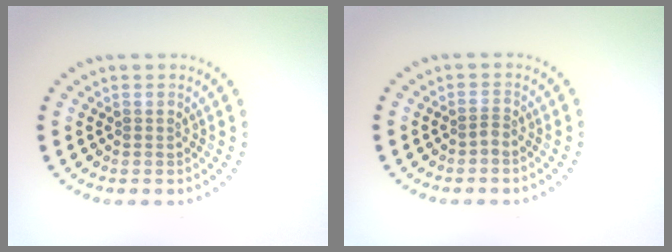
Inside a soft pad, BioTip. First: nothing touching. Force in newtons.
{"total": 0.6, "press": 0.3, "slide": 0.5}